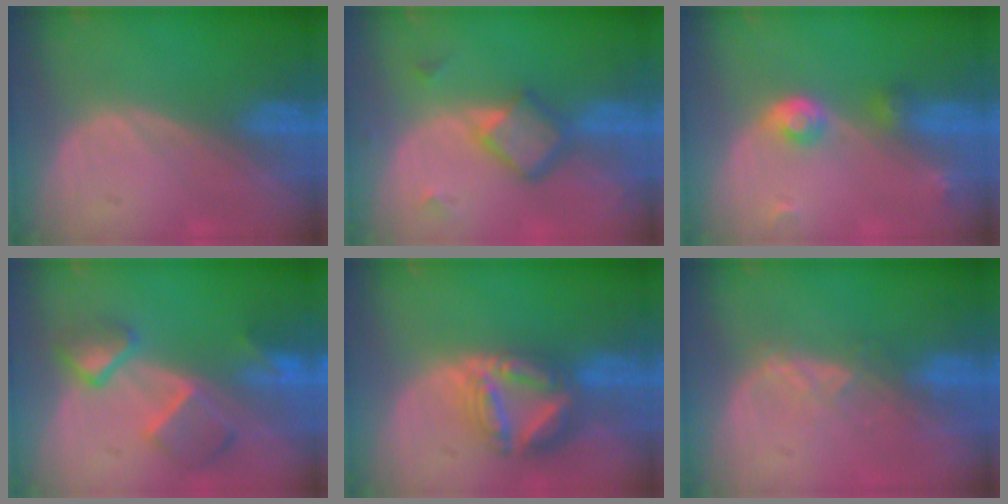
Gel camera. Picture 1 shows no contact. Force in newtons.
{"total": 5.9, "press": 5.1, "slide": 2.9}
{"total": 4.0, "press": 3.9, "slide": 0.9}
{"total": 7.6, "press": 6.7, "slide": 3.7}
{"total": 8.2, "press": 7.1, "slide": 4.1}
{"total": 2.9, "press": 2.8, "slide": 0.7}